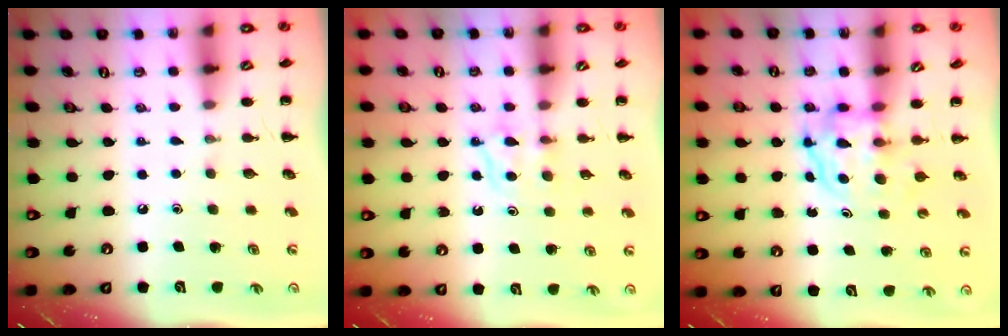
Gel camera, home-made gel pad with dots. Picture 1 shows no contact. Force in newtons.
{"total": 5.2, "press": 5.0, "slide": 1.4}
{"total": 3.8, "press": 3.8, "slide": 0.2}